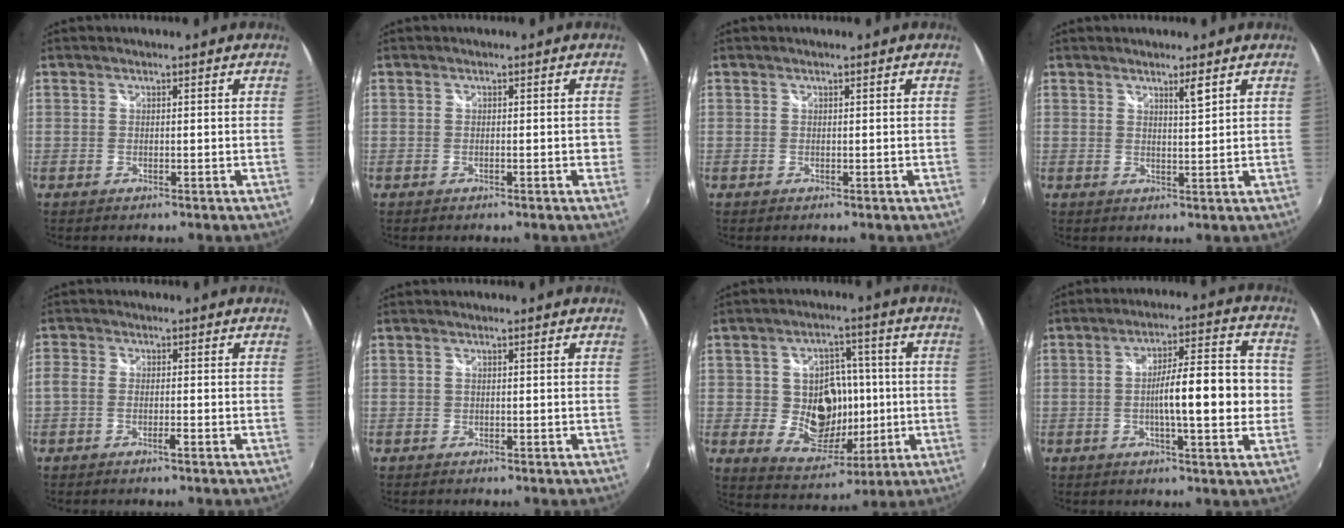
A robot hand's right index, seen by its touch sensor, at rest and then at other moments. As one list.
[{"total": 1.9, "force": [-0.3, 0.9, 1.6], "torque": [-0.019, 0.001, -0.004]}, {"total": 0.0}, {"total": 2.2, "force": [1.5, -0.2, 1.6], "torque": [-0.026, -0.002, 0.024]}, {"total": 2.9, "force": [-1.7, 0.9, 2.2], "torque": [-0.055, 0.001, -0.040]}, {"total": 0.0}, {"total": 13.8, "force": [-0.9, 11.0, 8.3], "torque": [-0.168, 0.012, 0.005]}, {"total": 12.9, "force": [-1.2, 2.3, 12.6], "torque": [-0.203, 0.008, -0.022]}]